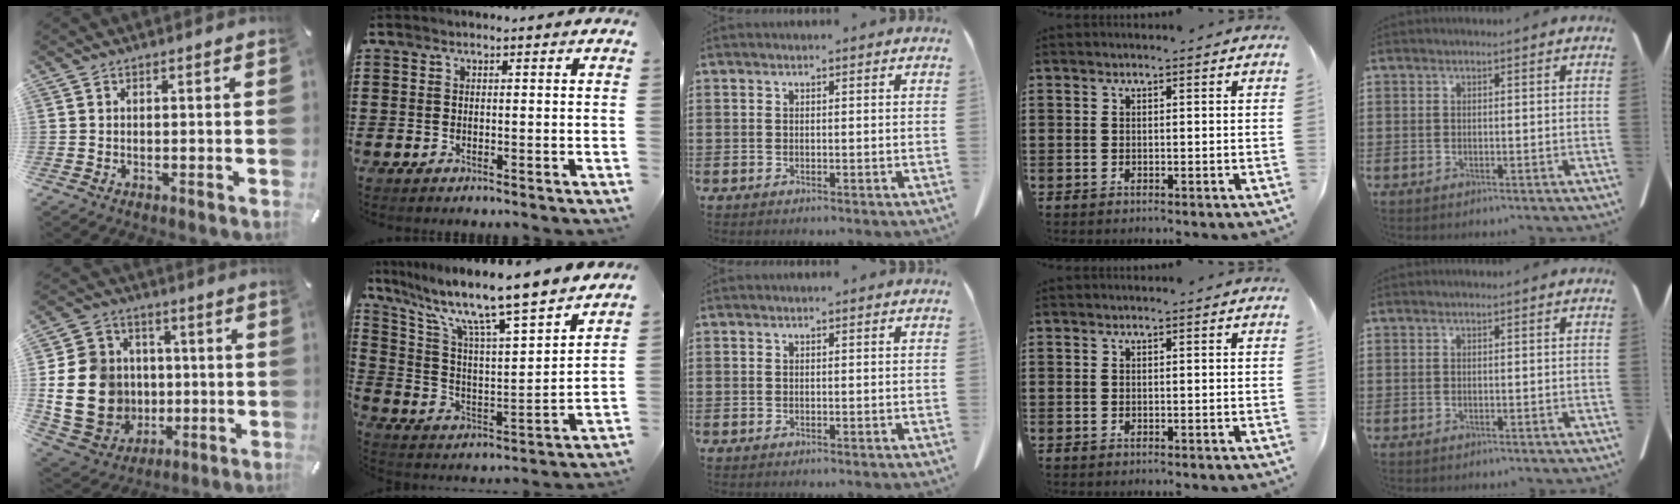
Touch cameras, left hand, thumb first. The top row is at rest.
{"thumb": {"total": 19.0, "force": [-0.8, 16.9, 8.7], "torque": [-0.184, 0.012, -0.003]}, "index": {"total": 11.3, "force": [9.2, 0.3, 6.4], "torque": [-0.152, -0.070, 0.146]}}